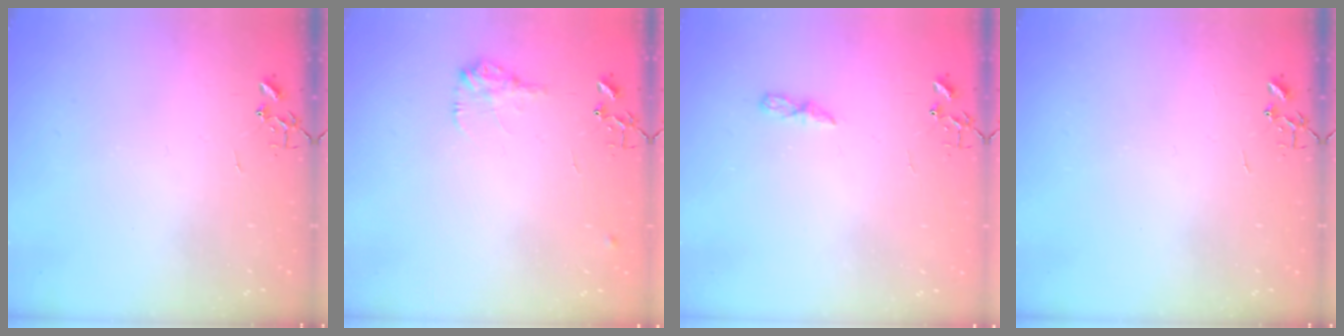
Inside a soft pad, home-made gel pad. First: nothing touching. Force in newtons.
{"total": 9.5, "press": 9.5, "slide": 0.4}
{"total": 5.5, "press": 5.4, "slide": 0.4}
{"total": 0.0}